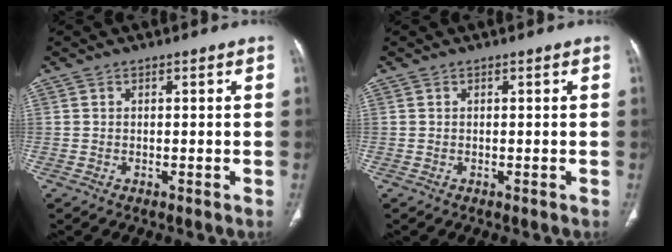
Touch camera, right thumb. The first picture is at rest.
{"total": 0.0}